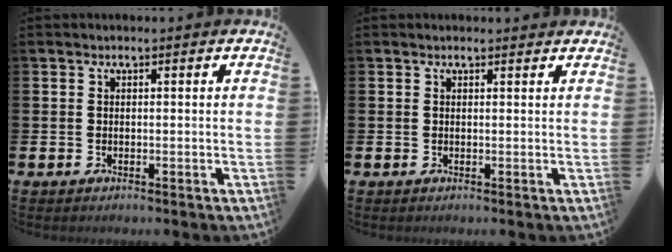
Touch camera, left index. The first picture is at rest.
{"total": 0.6, "force": [0.5, 0.1, 0.2], "torque": [0.005, -0.001, 0.008]}